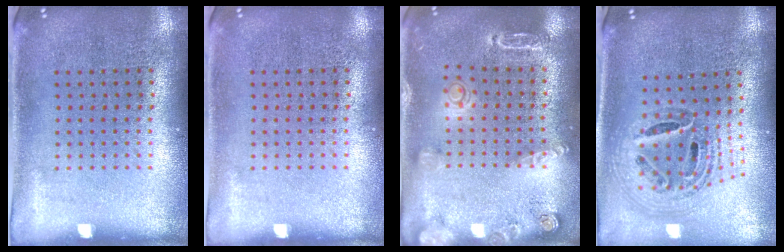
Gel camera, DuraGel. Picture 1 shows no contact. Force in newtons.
{"total": 0.0}
{"total": 1.8, "press": 1.8, "slide": 0.1}
{"total": 1.5, "press": 1.3, "slide": 0.7}